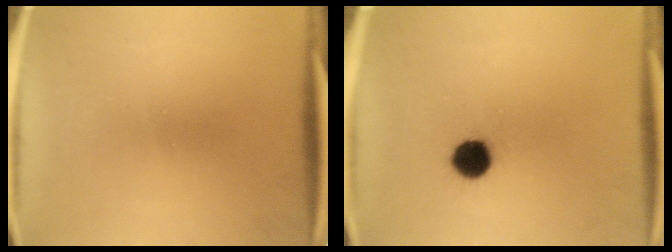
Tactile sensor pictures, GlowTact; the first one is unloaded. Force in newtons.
{"total": 6.5}